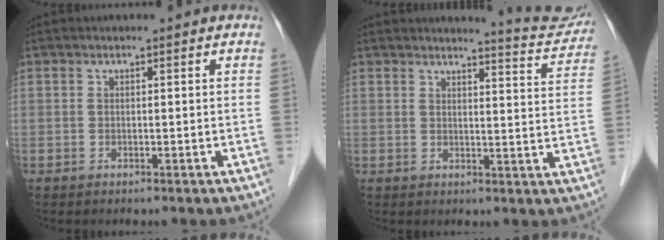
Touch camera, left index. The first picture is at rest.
{"total": 7.9, "force": [7.9, 0.1, 0.7], "torque": [-0.011, -0.035, 0.077]}